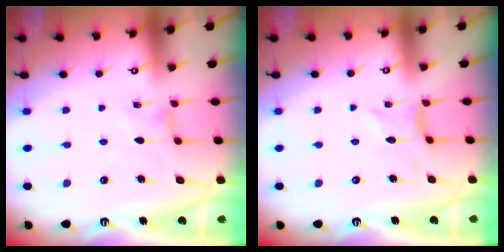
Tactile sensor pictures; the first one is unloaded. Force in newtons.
{"total": 0.9, "press": 0.8, "slide": 0.1}